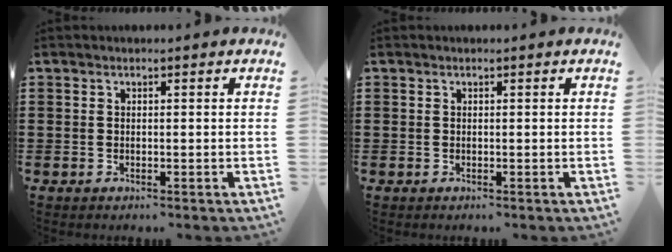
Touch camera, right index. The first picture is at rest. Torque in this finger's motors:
{"motor_torque": [0.00, 0.00, 0.00, 0.00]}